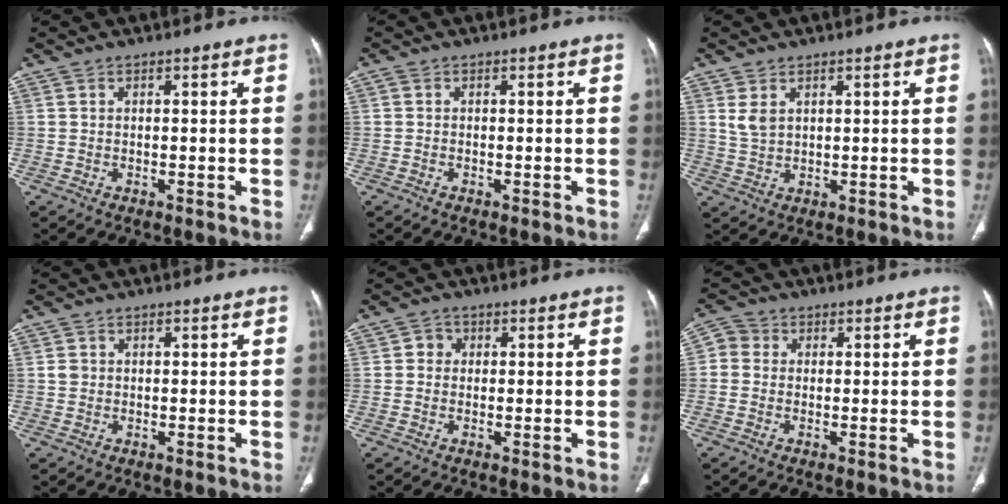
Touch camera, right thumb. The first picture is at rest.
{"total": 0.0}
{"total": 3.1, "force": [1.5, 1.7, 2.0], "torque": [-0.041, -0.005, 0.040]}
{"total": 1.0, "force": [0.1, 1.0, 0.4], "torque": [-0.005, 0.002, 0.003]}
{"total": 2.2, "force": [0.2, 2.1, 0.7], "torque": [0.002, 0.005, -0.001]}
{"total": 4.1, "force": [0.2, 3.8, 1.5], "torque": [-0.021, 0.010, -0.005]}